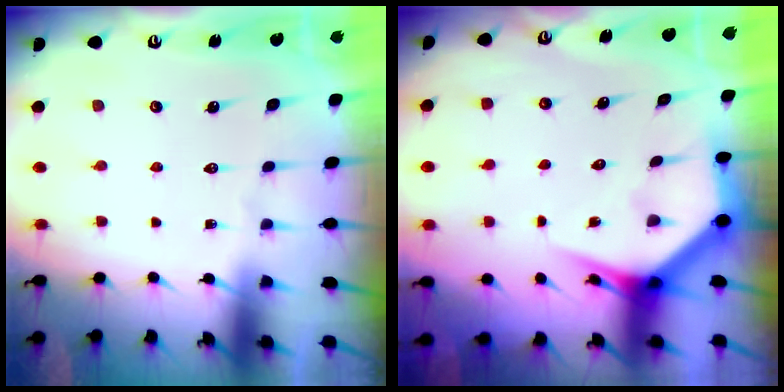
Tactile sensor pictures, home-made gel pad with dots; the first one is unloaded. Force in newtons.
{"total": 4.2, "press": 4.2, "slide": 0.4}